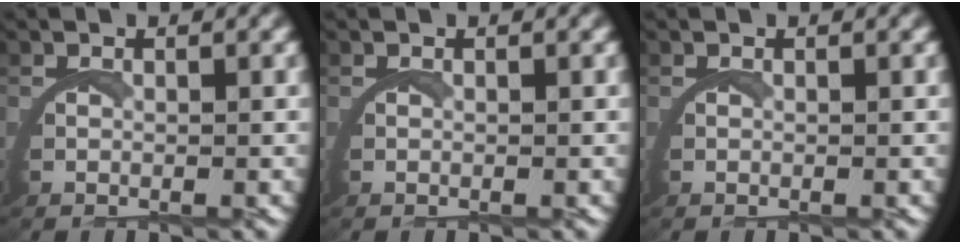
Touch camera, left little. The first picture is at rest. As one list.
[{"total": 0.0}, {"total": 0.0}]